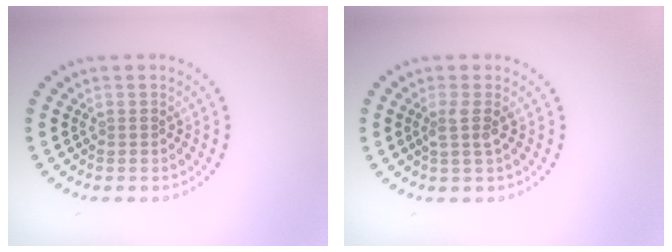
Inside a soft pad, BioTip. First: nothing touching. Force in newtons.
{"total": 1.8, "press": 1.3, "slide": 1.2}